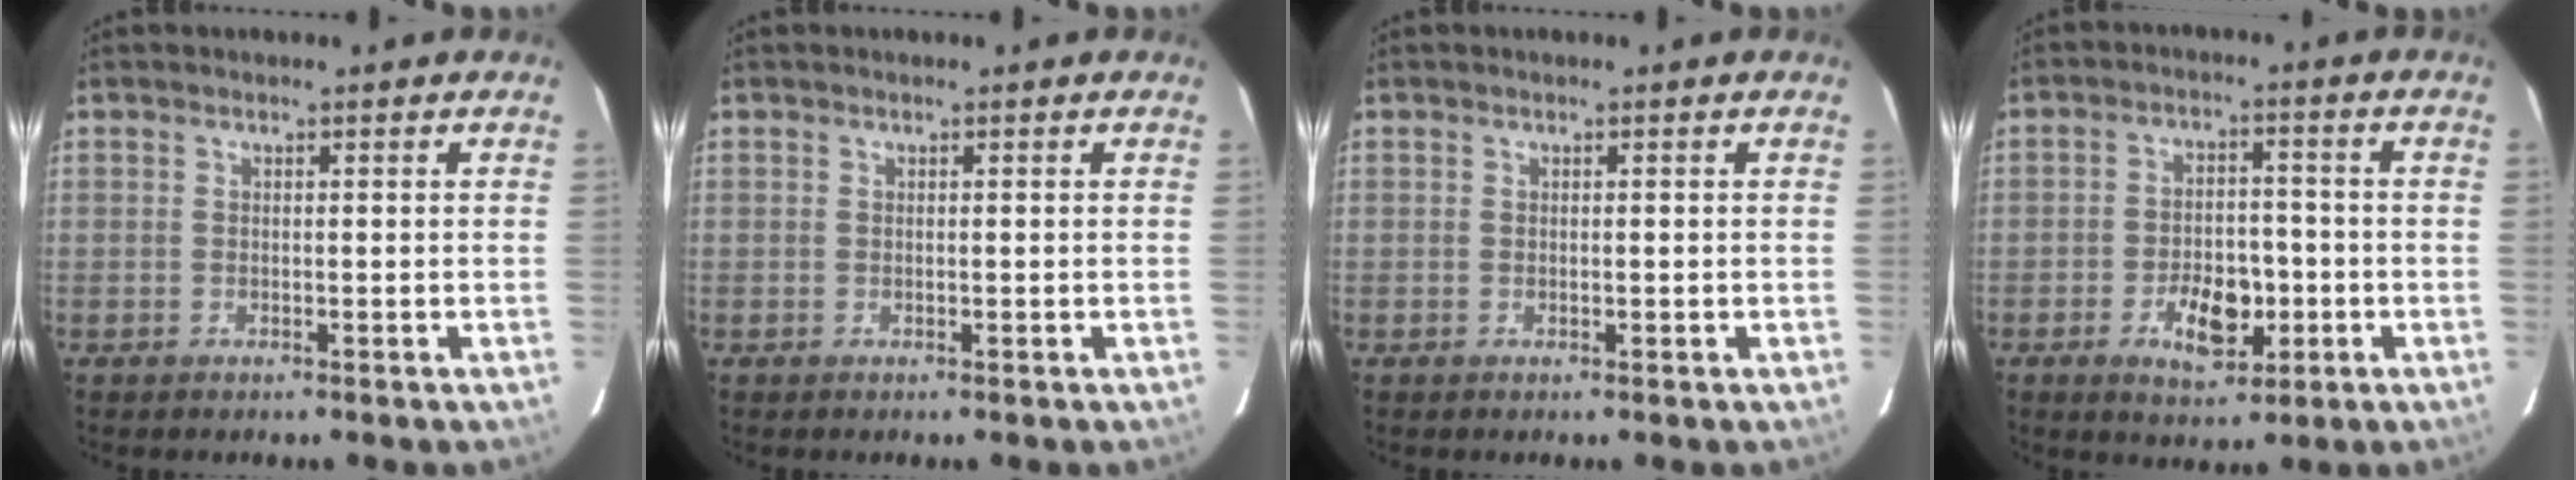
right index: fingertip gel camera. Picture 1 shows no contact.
{"total": 0.0}
{"total": 0.0}
{"total": 7.5, "force": [-2.6, 3.9, 5.8], "torque": [-0.099, 0.005, -0.037]}